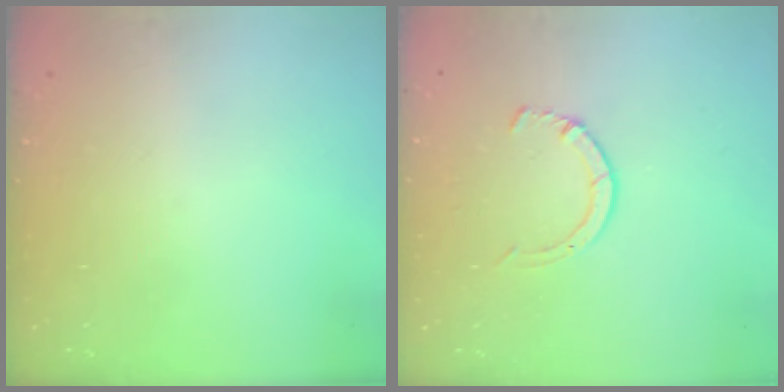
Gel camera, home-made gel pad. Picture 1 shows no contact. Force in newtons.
{"total": 3.3, "press": 3.3, "slide": 0.4}